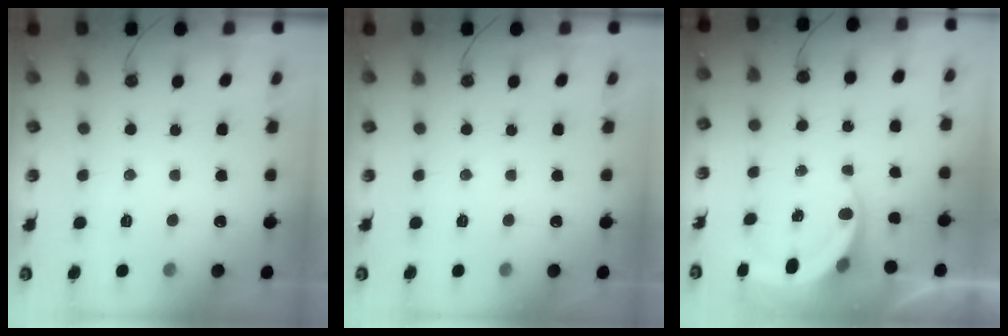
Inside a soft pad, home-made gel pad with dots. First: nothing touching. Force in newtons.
{"total": 0.0}
{"total": 4.7, "press": 4.7, "slide": 0.2}